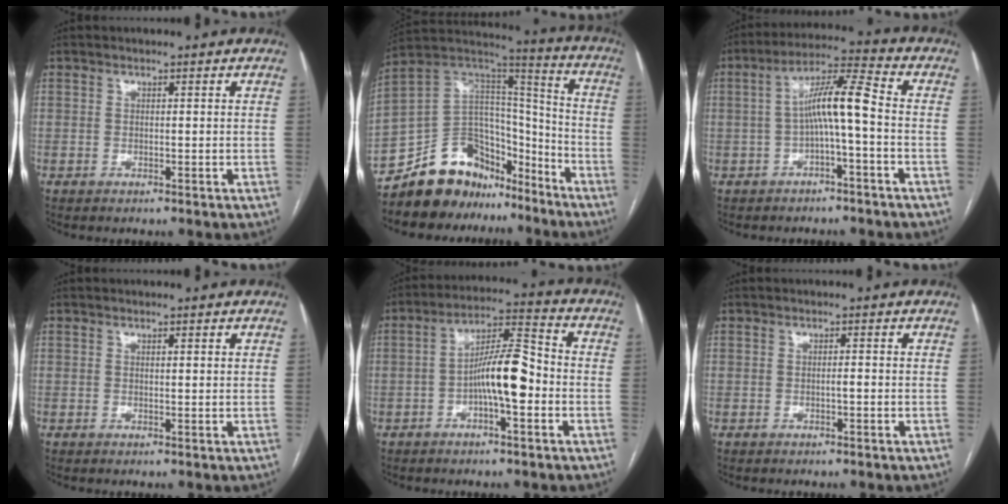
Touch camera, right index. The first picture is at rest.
{"total": 16.4, "force": [-13.1, 9.0, 4.2], "torque": [-0.057, 0.098, -0.225]}
{"total": 8.0, "force": [-1.1, 0.6, 7.9], "torque": [-0.138, 0.031, -0.020]}
{"total": 0.7, "force": [0.4, 0.1, 0.6], "torque": [-0.008, 0.001, 0.006]}
{"total": 9.5, "force": [-2.2, 1.9, 9.1], "torque": [-0.161, 0.023, -0.041]}
{"total": 0.7, "force": [-0.3, 0.1, 0.7], "torque": [-0.008, 0.002, -0.004]}